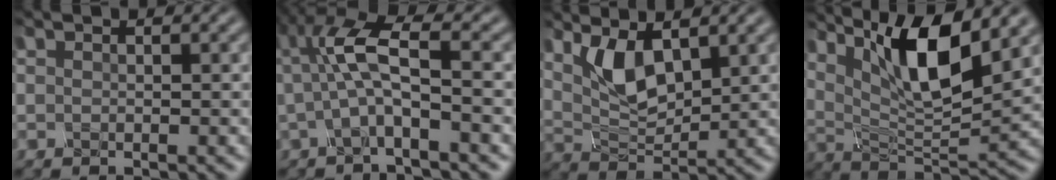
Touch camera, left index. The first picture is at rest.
{"total": 4.8, "force": [-0.3, 1.1, 4.7], "torque": [-0.098, 0.011, -0.009]}
{"total": 4.7, "force": [1.6, 2.2, 3.8], "torque": [-0.078, -0.011, 0.034]}
{"total": 10.5, "force": [5.0, 3.0, 8.7], "torque": [-0.144, -0.001, 0.091]}